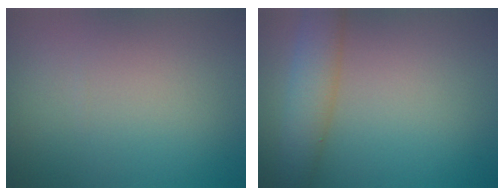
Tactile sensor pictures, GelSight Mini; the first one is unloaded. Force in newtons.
{"total": 4.4, "press": 4.4, "slide": 0.1}